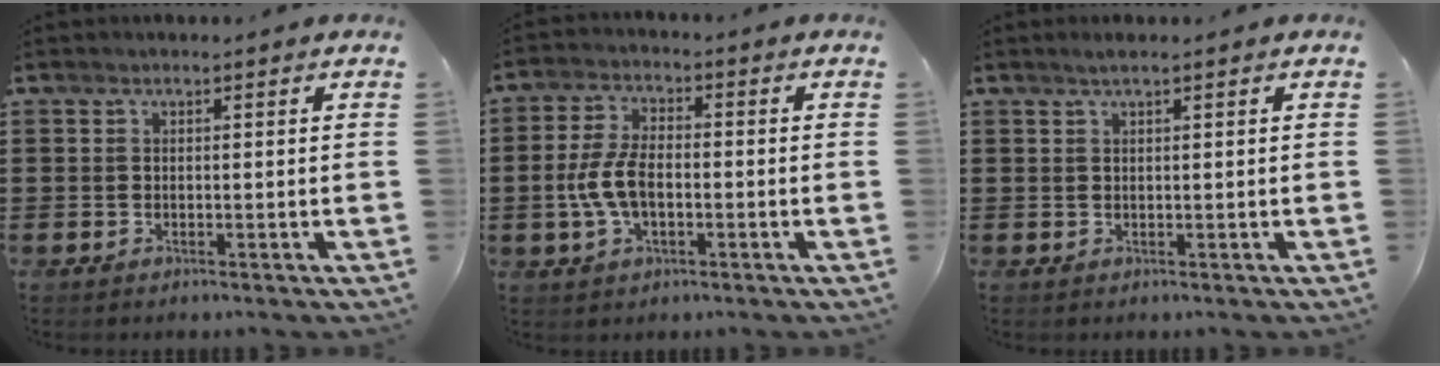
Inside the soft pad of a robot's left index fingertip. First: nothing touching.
{"total": 6.9, "force": [-1.3, 3.4, 5.8], "torque": [-0.136, -0.001, -0.031]}
{"total": 1.0, "force": [0.5, 0.0, 0.9], "torque": [-0.016, 0.001, 0.009]}